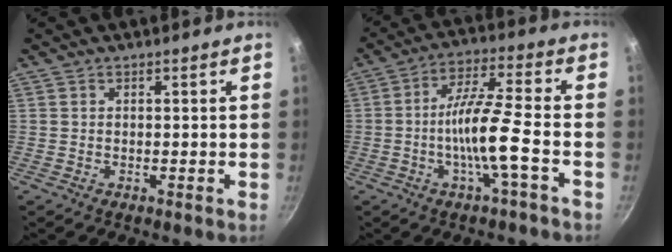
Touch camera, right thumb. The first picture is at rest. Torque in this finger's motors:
{"motor_torque": [2.98, 1.12, 1.63, -1.15, 0.57]}